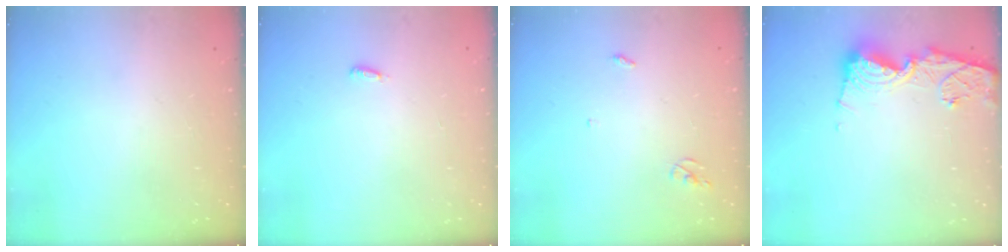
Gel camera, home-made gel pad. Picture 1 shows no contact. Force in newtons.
{"total": 2.9, "press": 2.8, "slide": 0.9}
{"total": 2.6, "press": 2.6, "slide": 0.2}
{"total": 11.2, "press": 11.2, "slide": 1.3}